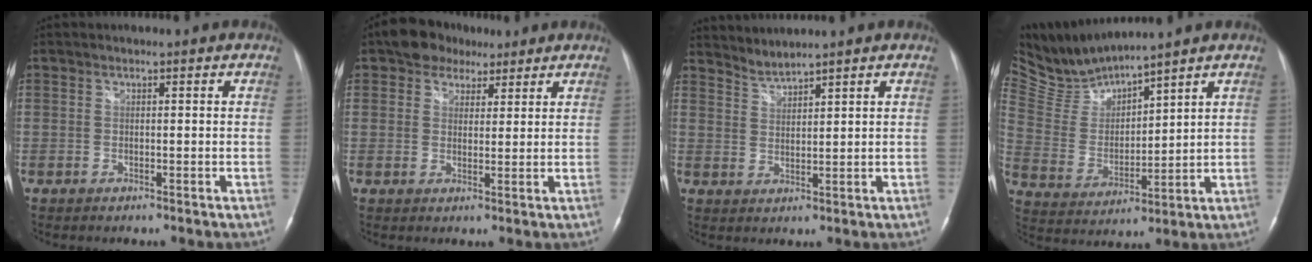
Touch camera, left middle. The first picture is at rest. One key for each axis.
{"total": 5.9, "fx": 4.0, "fy": 3.9, "fz": 1.8, "tx": -0.031, "ty": 0.019, "tz": 0.068}
{"total": 2.7, "fx": 2.6, "fy": -0.6, "fz": -0.3, "tx": 0.001, "ty": 0.000, "tz": 0.060}
{"total": 8.9, "fx": 8.9, "fy": -0.2, "fz": 1.2, "tx": -0.053, "ty": 0.006, "tz": 0.199}